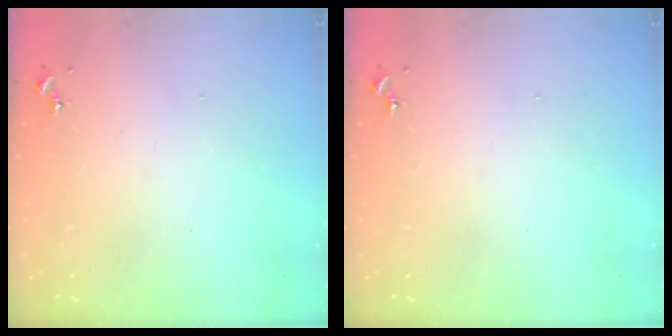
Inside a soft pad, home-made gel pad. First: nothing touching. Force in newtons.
{"total": 0.0}